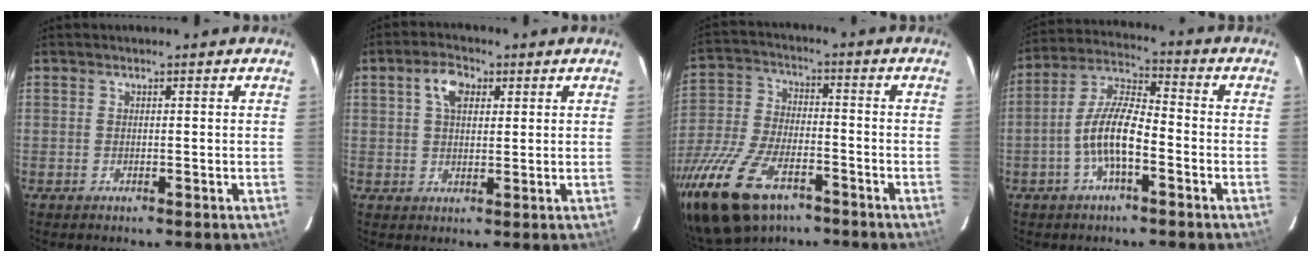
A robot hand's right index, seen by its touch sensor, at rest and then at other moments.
{"total": 5.2, "force": [2.0, 3.1, 3.6], "torque": [-0.064, 0.017, 0.036]}
{"total": 20.5, "force": [-12.8, 9.9, 12.5], "torque": [-0.283, -0.032, -0.234]}
{"total": 9.6, "force": [-3.4, 3.0, 8.4], "torque": [-0.178, 0.009, -0.066]}